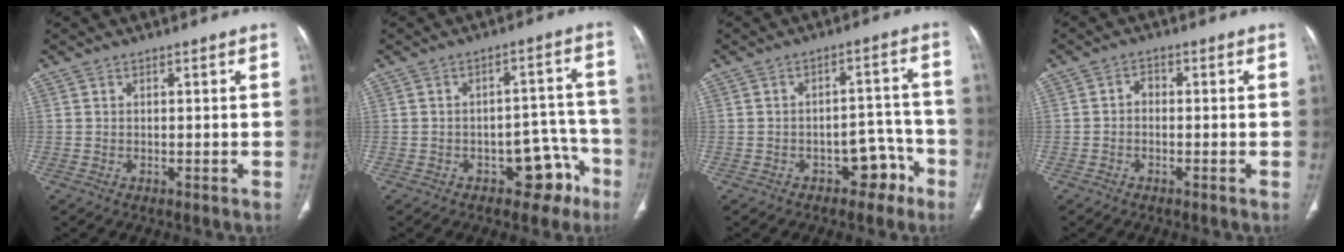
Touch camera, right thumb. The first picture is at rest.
{"total": 8.2, "force": [-4.6, 5.1, 4.4], "torque": [-0.011, 0.054, -0.057]}
{"total": 6.4, "force": [-3.9, 4.2, 2.9], "torque": [-0.006, 0.058, -0.050]}
{"total": 1.8, "force": [-0.5, 1.3, 1.2], "torque": [-0.014, 0.010, -0.016]}